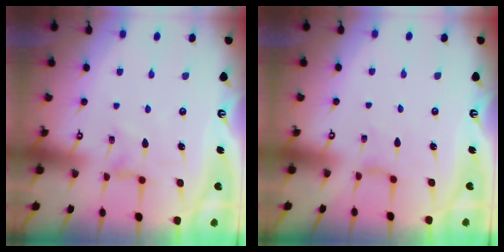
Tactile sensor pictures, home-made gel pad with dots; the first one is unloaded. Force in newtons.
{"total": 1.4, "press": 1.4, "slide": 0.3}